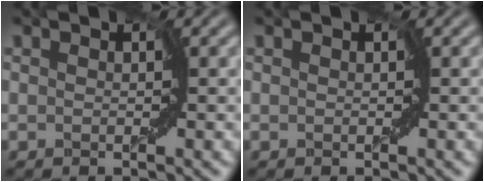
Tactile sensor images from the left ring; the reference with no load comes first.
{"total": 0.0}